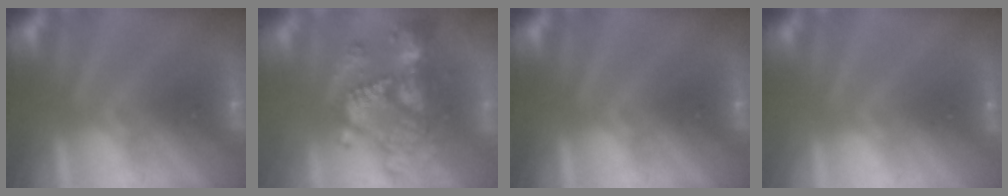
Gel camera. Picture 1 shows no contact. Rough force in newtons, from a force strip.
{"total": 9.0}
{"total": 0.0}
{"total": 2.5}